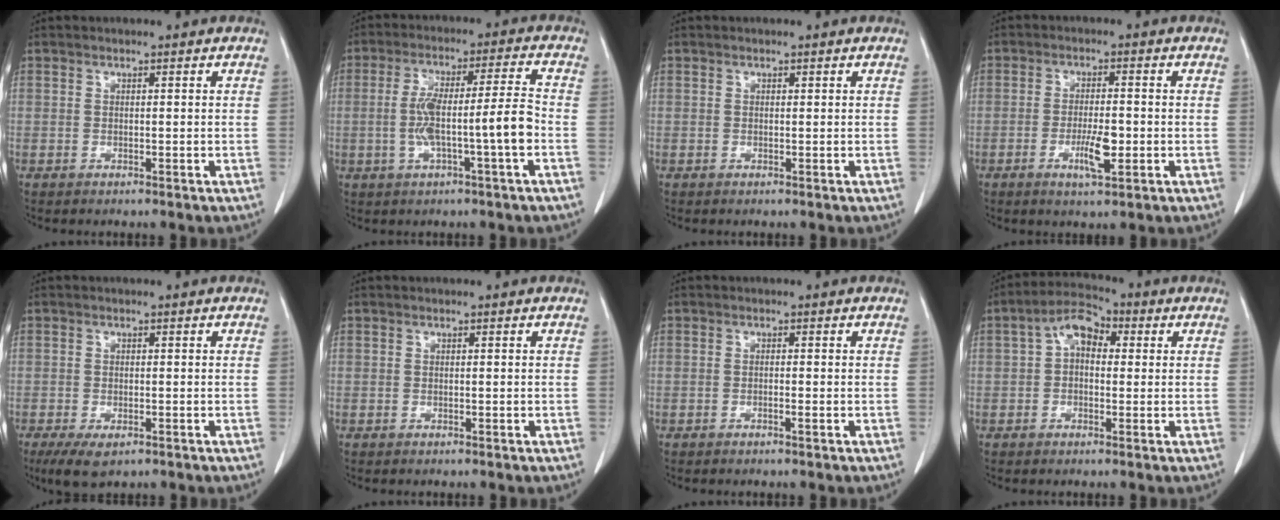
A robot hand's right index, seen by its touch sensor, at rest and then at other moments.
{"total": 9.6, "force": [-2.1, 0.2, 9.4], "torque": [-0.176, 0.020, -0.035]}
{"total": 0.0}
{"total": 5.1, "force": [-1.5, 1.0, 4.7], "torque": [-0.087, -0.004, -0.023]}
{"total": 3.7, "force": [-2.0, 1.8, 2.5], "torque": [-0.046, -0.008, -0.025]}
{"total": 0.0}
{"total": 0.8, "force": [-0.5, -0.1, 0.6], "torque": [-0.014, 0.001, -0.007]}
{"total": 6.3, "force": [1.2, 3.7, 5.0], "torque": [-0.092, 0.036, 0.014]}